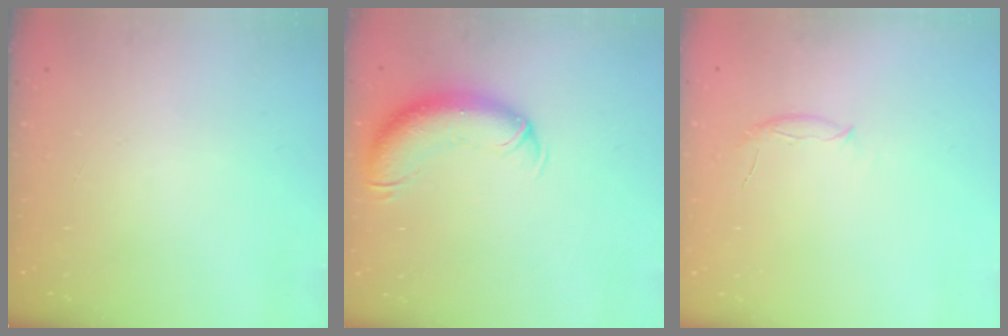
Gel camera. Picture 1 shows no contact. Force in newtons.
{"total": 12.5, "press": 12.2, "slide": 3.0}
{"total": 5.6, "press": 5.5, "slide": 0.9}